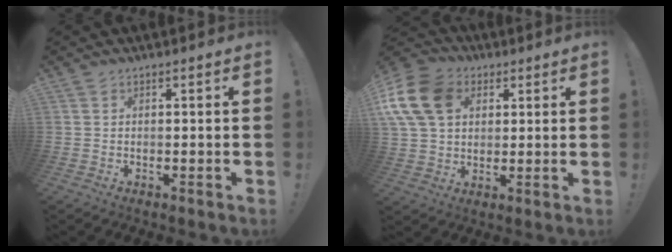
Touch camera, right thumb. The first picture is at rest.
{"total": 16.7, "force": [5.3, 12.6, 9.5], "torque": [-0.173, -0.009, 0.107]}